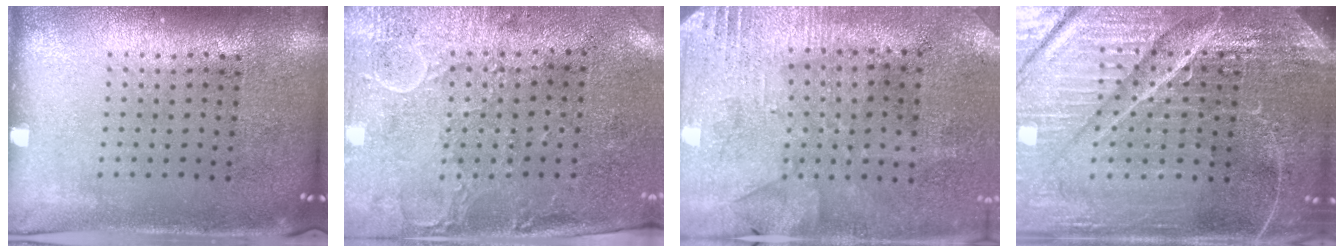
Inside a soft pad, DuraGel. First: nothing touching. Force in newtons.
{"total": 3.0, "press": 2.4, "slide": 1.7}
{"total": 2.7, "press": 2.2, "slide": 1.5}
{"total": 6.3, "press": 5.6, "slide": 2.8}